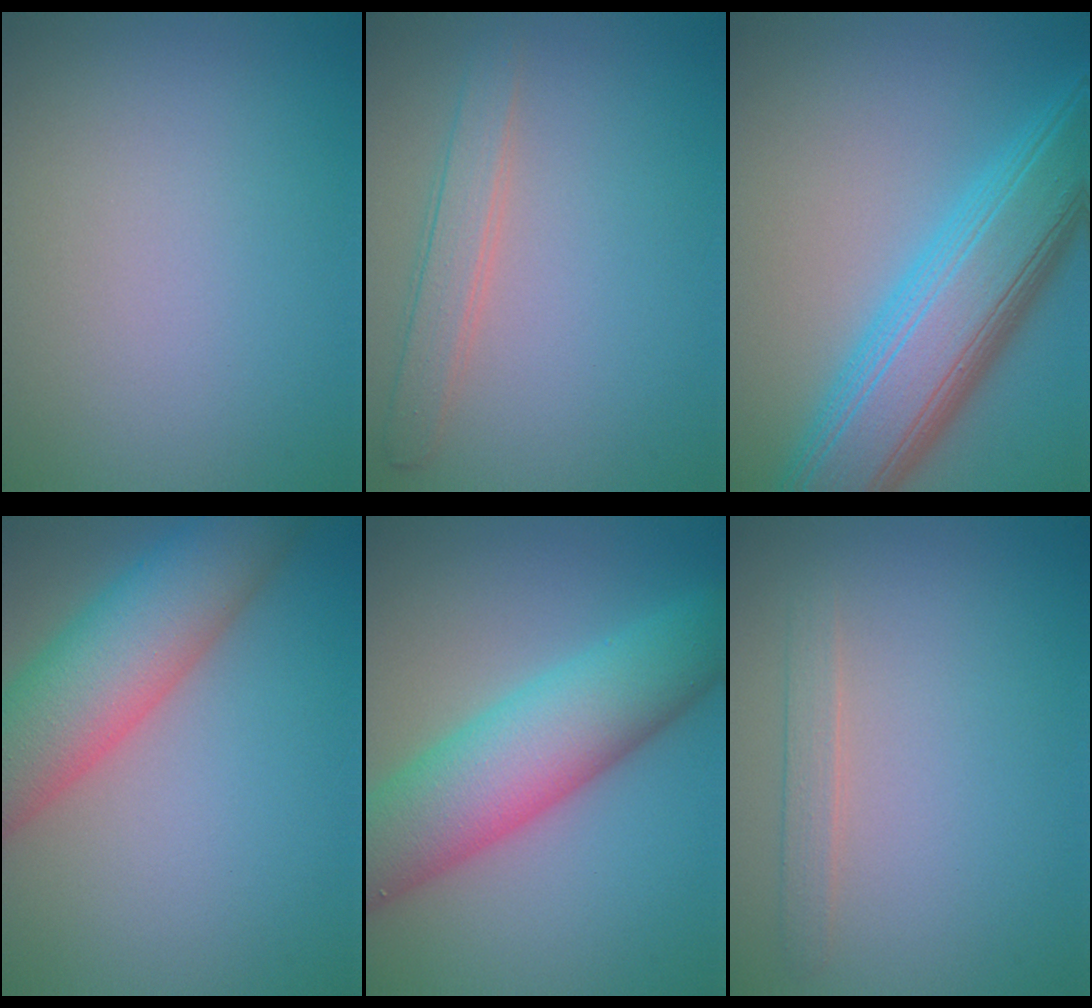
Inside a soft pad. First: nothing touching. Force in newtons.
{"total": 2.5, "press": 2.4, "slide": 0.1}
{"total": 10.3, "press": 10.3, "slide": 0.2}
{"total": 9.3, "press": 9.3, "slide": 0.7}
{"total": 9.6, "press": 9.6, "slide": 0.3}
{"total": 1.5, "press": 1.5, "slide": 0.1}